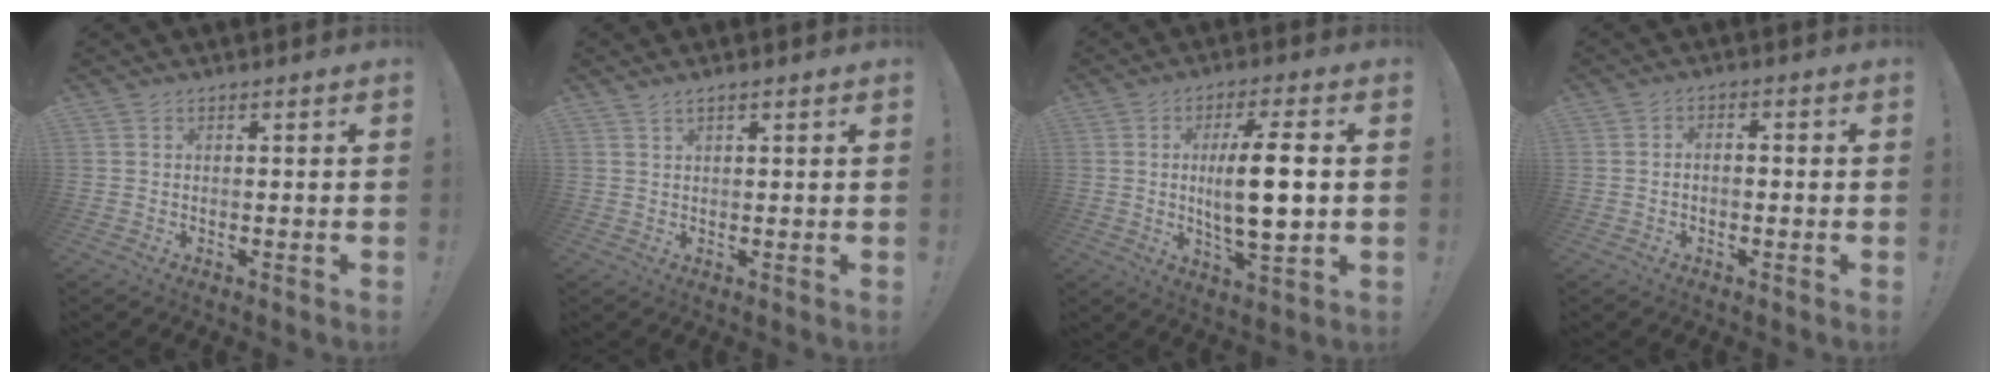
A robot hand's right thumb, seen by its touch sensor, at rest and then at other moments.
{"total": 2.0, "force": [1.3, 0.5, 1.4], "torque": [-0.035, 0.002, 0.025]}
{"total": 12.7, "force": [1.0, 2.9, 12.3], "torque": [-0.215, -0.006, 0.004]}
{"total": 2.0, "force": [-1.4, 0.9, 1.1], "torque": [-0.017, 0.007, -0.026]}